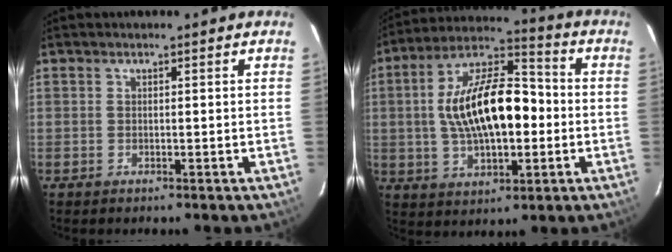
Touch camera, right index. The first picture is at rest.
{"total": 17.9, "force": [-0.6, 8.3, 15.9], "torque": [-0.287, 0.021, -0.011]}